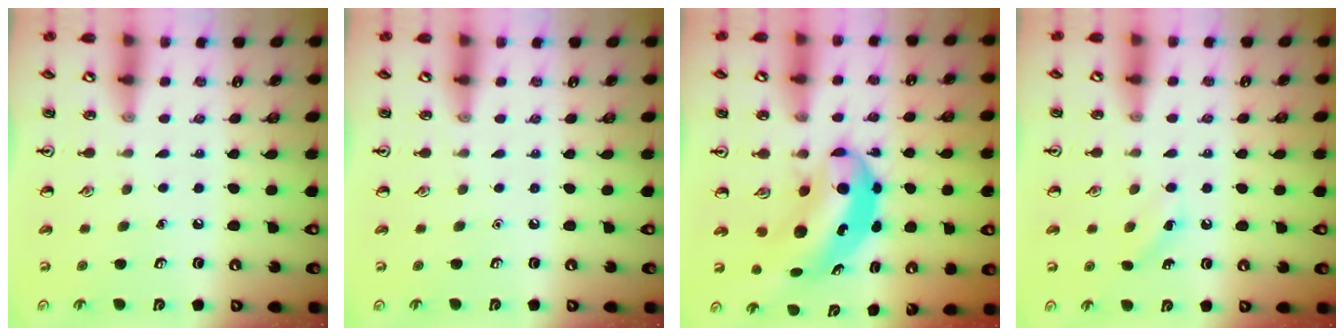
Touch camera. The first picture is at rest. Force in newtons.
{"total": 0.0}
{"total": 7.2, "press": 7.0, "slide": 1.9}
{"total": 2.8, "press": 2.6, "slide": 1.0}